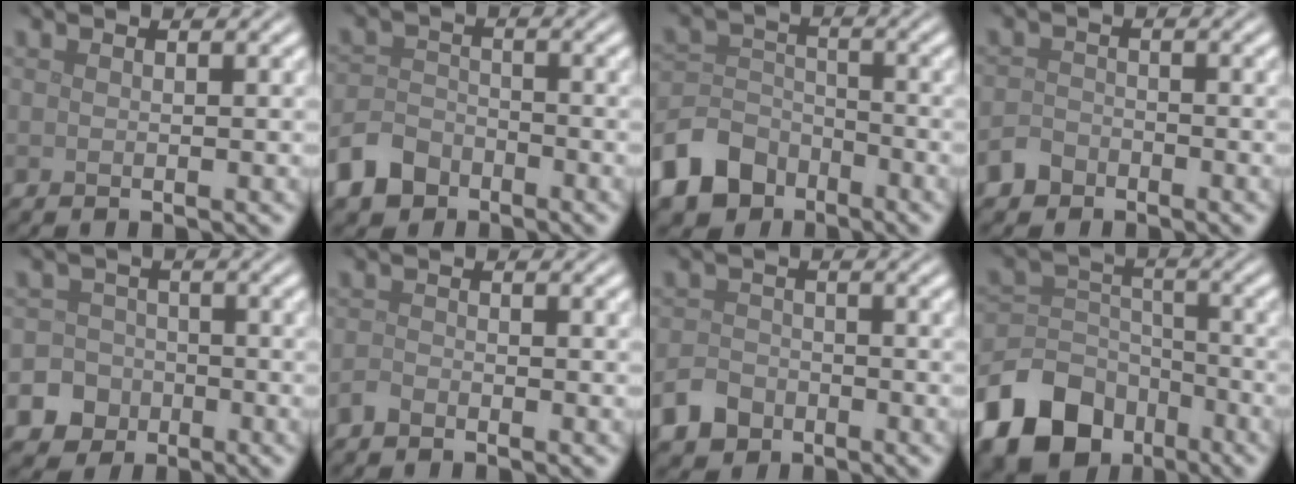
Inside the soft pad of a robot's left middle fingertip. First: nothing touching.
{"total": 3.9, "force": [-2.7, 2.6, 1.3], "torque": [-0.028, 0.002, -0.059]}
{"total": 6.7, "force": [-4.5, 4.5, 2.0], "torque": [-0.035, -0.002, -0.099]}
{"total": 1.9, "force": [-1.4, 1.3, 0.3], "torque": [0.000, 0.005, -0.033]}
{"total": 6.4, "force": [-3.2, 5.4, 0.8], "torque": [-0.001, -0.013, -0.073]}
{"total": 1.0, "force": [-0.9, 0.4, 0.3], "torque": [-0.006, 0.001, -0.021]}
{"total": 3.1, "force": [-2.0, 2.2, 1.0], "torque": [-0.018, -0.002, -0.043]}
{"total": 10.8, "force": [-6.7, 7.4, 4.1], "torque": [-0.093, -0.010, -0.129]}